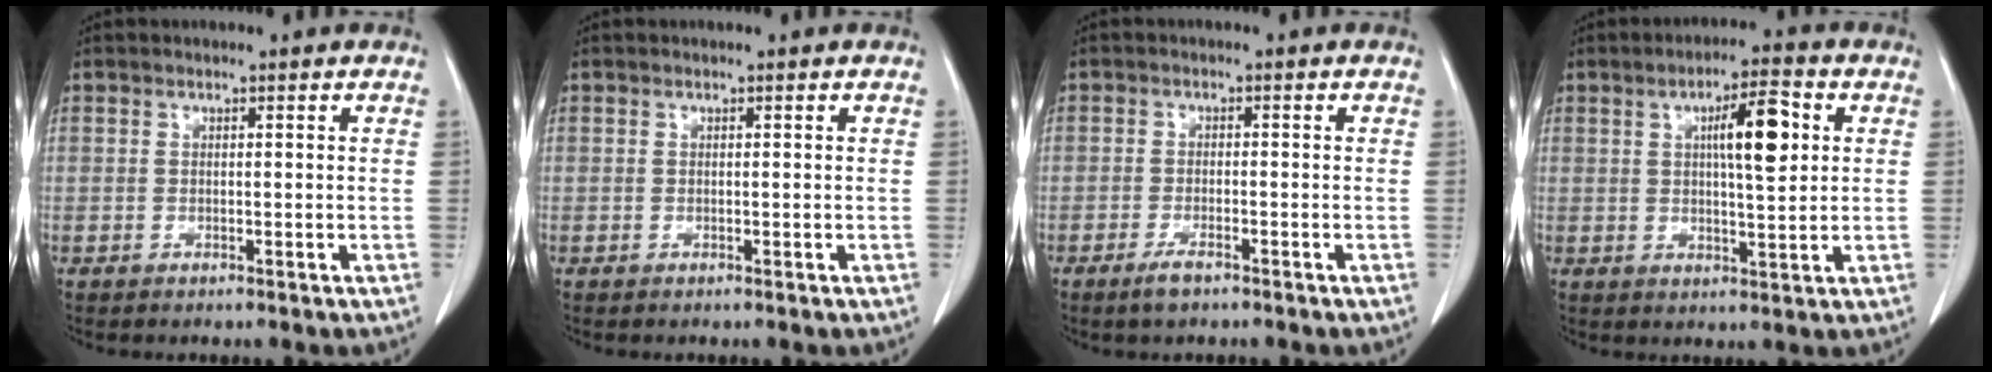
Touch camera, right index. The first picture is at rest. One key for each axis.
{"total": 0.0}
{"total": 2.6, "fx": -1.9, "fy": 0.5, "fz": 1.7, "tx": -0.038, "ty": -0.003, "tz": -0.034}
{"total": 8.1, "fx": 2.1, "fy": 1.5, "fz": 7.7, "tx": -0.122, "ty": 0.009, "tz": 0.035}